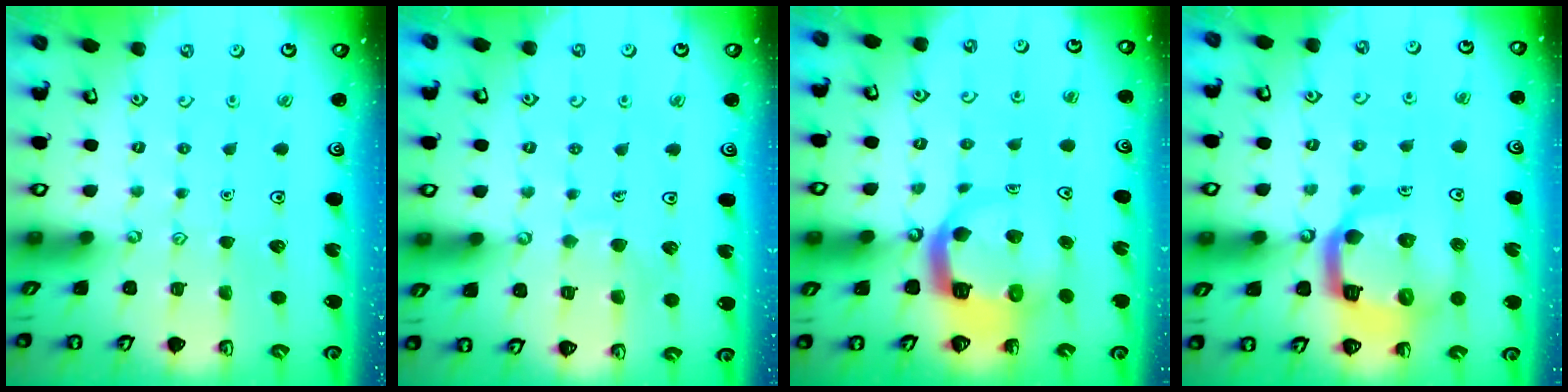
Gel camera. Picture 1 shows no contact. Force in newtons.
{"total": 5.4, "press": 5.3, "slide": 0.5}
{"total": 8.7, "press": 8.6, "slide": 1.3}
{"total": 15.3, "press": 15.2, "slide": 1.8}